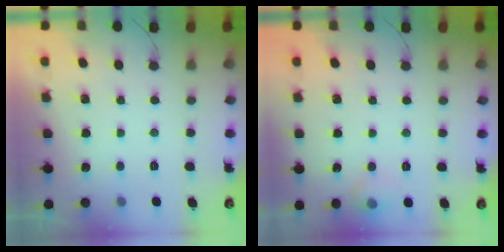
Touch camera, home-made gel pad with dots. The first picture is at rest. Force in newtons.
{"total": 7.0, "press": 6.8, "slide": 1.9}